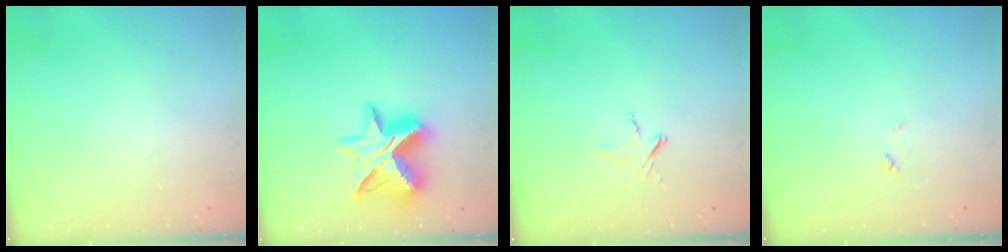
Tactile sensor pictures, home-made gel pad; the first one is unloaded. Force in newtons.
{"total": 16.2, "press": 16.2, "slide": 1.0}
{"total": 3.6, "press": 3.6, "slide": 0.3}
{"total": 0.0}